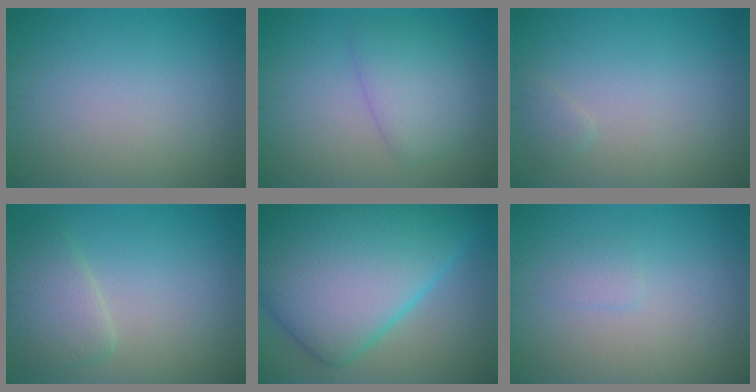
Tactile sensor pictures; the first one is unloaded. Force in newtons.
{"total": 3.4, "press": 3.4, "slide": 0.3}
{"total": 0.8, "press": 0.8, "slide": 0.1}
{"total": 3.1, "press": 3.1, "slide": 0.4}
{"total": 16.2, "press": 16.2, "slide": 0.3}
{"total": 0.9, "press": 0.9, "slide": 0.1}